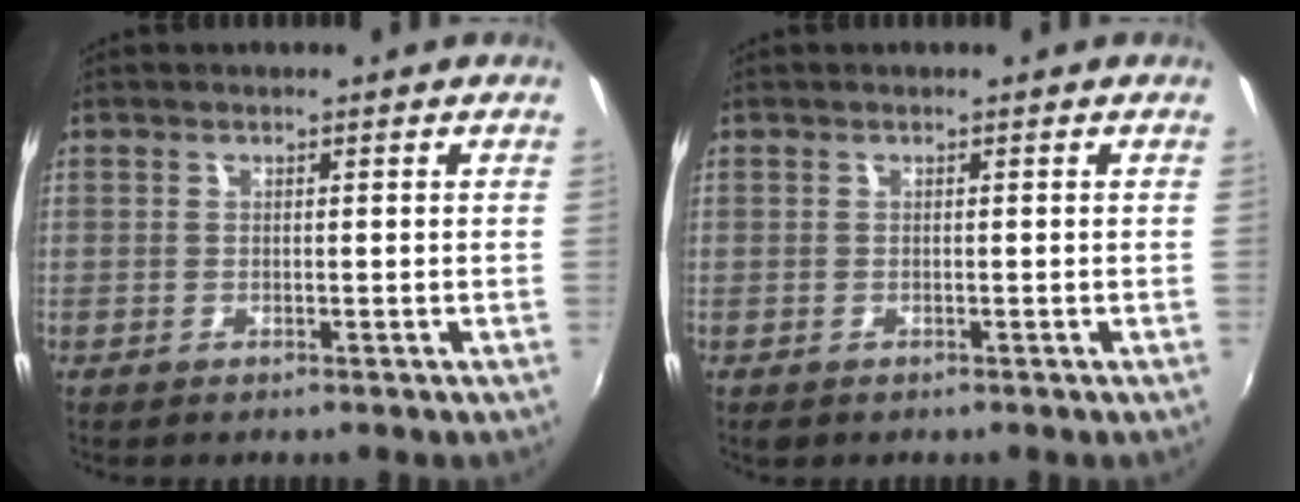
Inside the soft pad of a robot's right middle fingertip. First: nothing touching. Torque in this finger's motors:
{"motor_torque": [0.18, -0.24, 0.00, 0.02]}